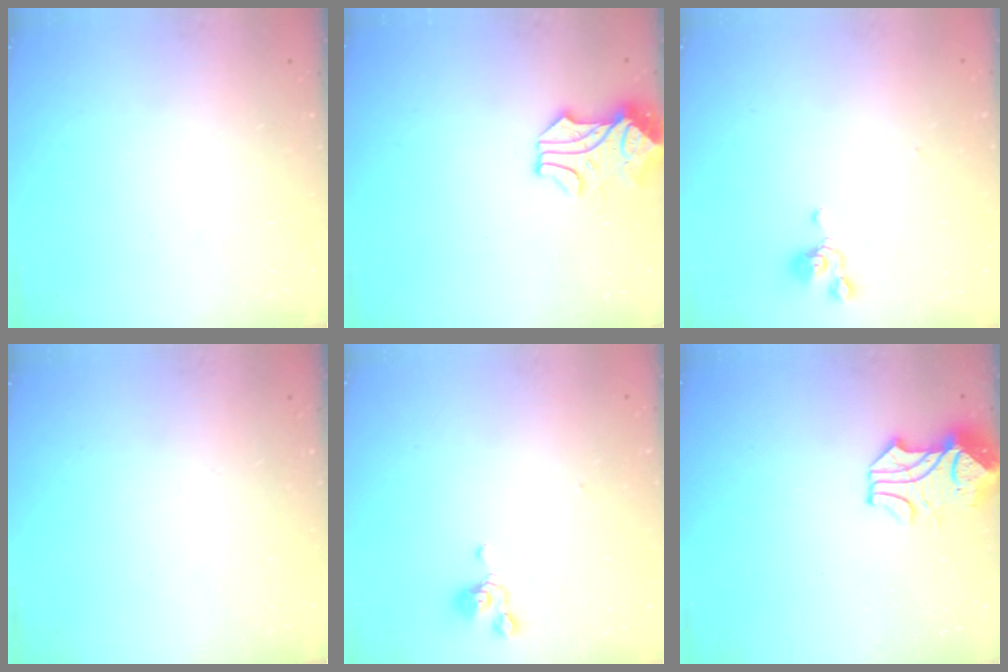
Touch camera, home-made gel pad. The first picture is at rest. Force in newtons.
{"total": 1.1, "press": 1.0, "slide": 0.2}
{"total": 0.8, "press": 0.6, "slide": 0.5}
{"total": 0.0}
{"total": 0.8, "press": 0.6, "slide": 0.5}
{"total": 2.3, "press": 2.0, "slide": 1.0}